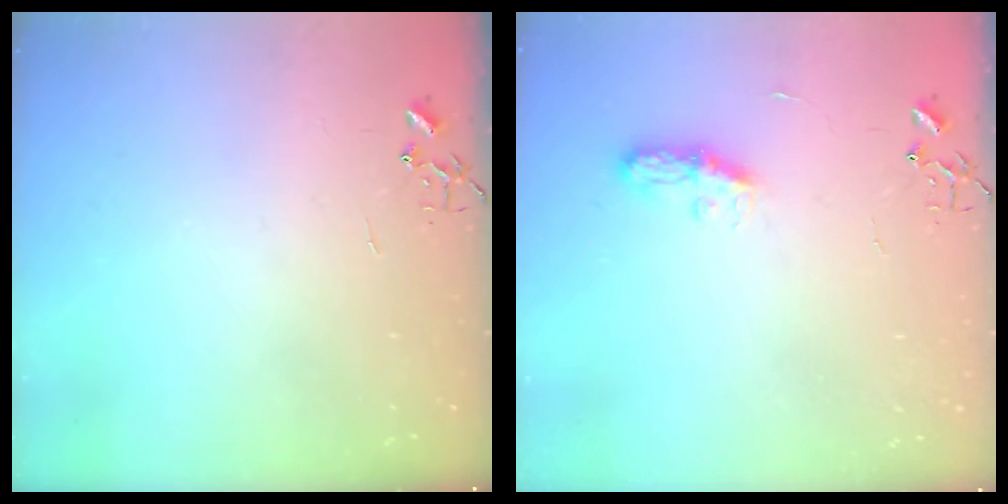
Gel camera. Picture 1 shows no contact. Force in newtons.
{"total": 5.7, "press": 5.7, "slide": 0.7}